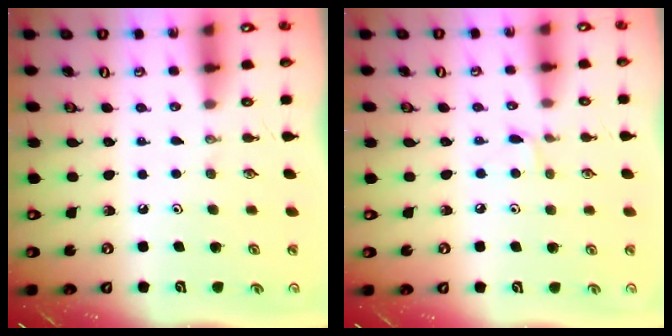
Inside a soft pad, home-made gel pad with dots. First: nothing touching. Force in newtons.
{"total": 4.3, "press": 4.2, "slide": 0.7}